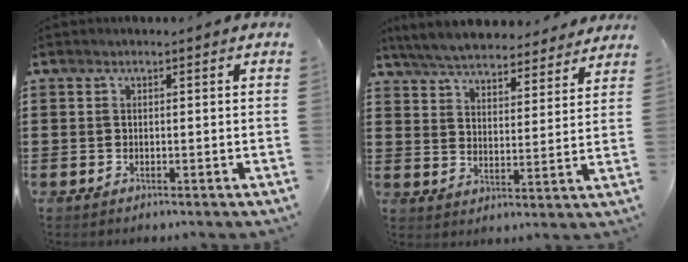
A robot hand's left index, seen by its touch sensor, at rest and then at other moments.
{"total": 6.2, "force": [6.1, 0.3, 1.1], "torque": [-0.050, -0.034, 0.108]}